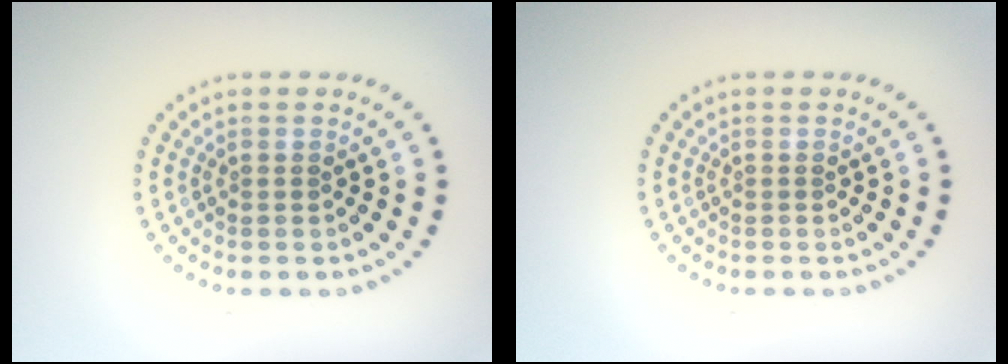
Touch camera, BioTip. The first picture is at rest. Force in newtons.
{"total": 0.0}